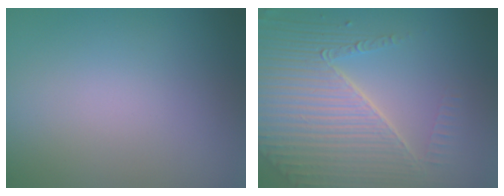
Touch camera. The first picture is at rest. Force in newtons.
{"total": 7.7, "press": 5.8, "slide": 5.0}